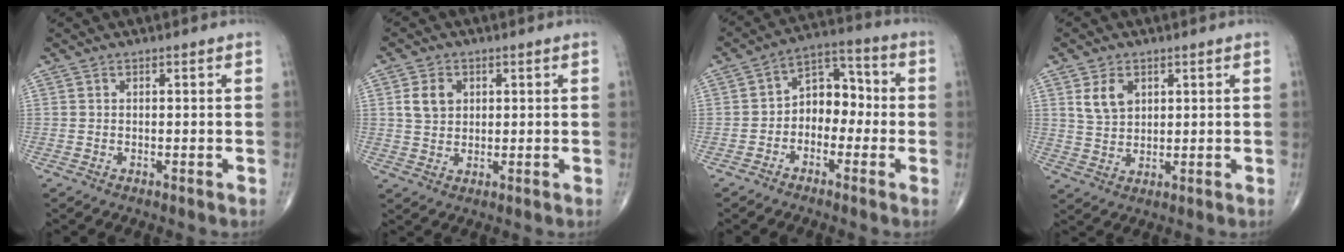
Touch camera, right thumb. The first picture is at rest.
{"total": 4.9, "force": [1.4, 3.8, 2.8], "torque": [-0.037, -0.005, 0.027]}
{"total": 8.5, "force": [-1.5, 6.2, 5.6], "torque": [-0.047, 0.047, -0.042]}
{"total": 5.4, "force": [2.3, 3.6, 3.2], "torque": [-0.046, -0.012, 0.047]}